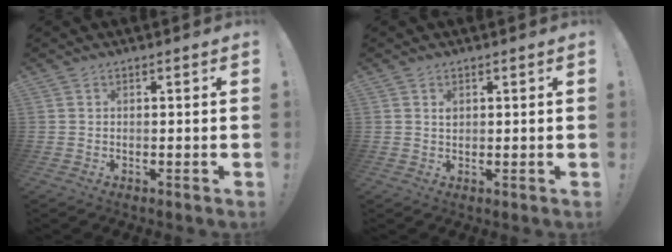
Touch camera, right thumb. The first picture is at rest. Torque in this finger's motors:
{"motor_torque": [-0.10, -0.02, 0.15, -0.10, -0.04]}